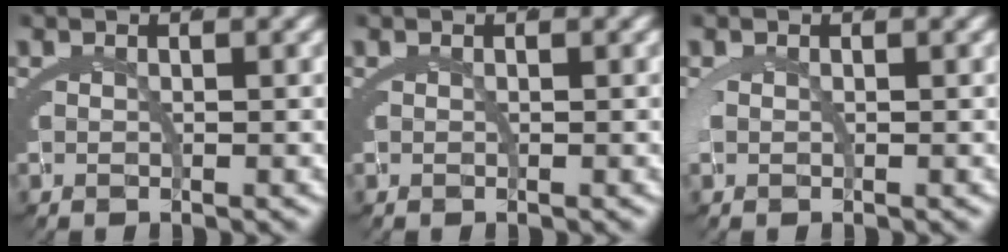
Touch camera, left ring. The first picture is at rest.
{"total": 0.0}
{"total": 0.0}